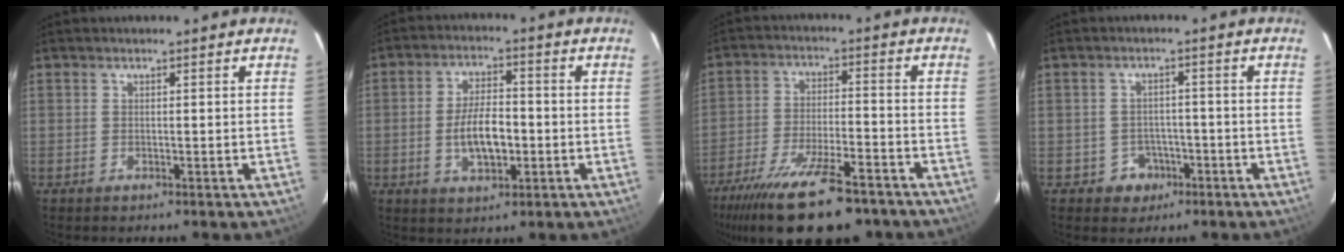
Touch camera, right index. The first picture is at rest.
{"total": 8.2, "force": [-1.7, 3.8, 7.0], "torque": [-0.136, 0.001, -0.025]}
{"total": 19.8, "force": [-15.1, 5.2, 11.7], "torque": [-0.232, -0.042, -0.237]}
{"total": 4.5, "force": [-2.1, 4.0, 0.4], "torque": [-0.020, 0.018, -0.019]}